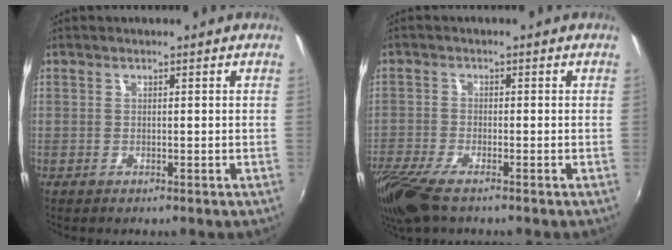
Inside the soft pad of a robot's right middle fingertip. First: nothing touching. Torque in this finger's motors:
{"motor_torque": [0.84, -0.77, 0.22, 0.13]}